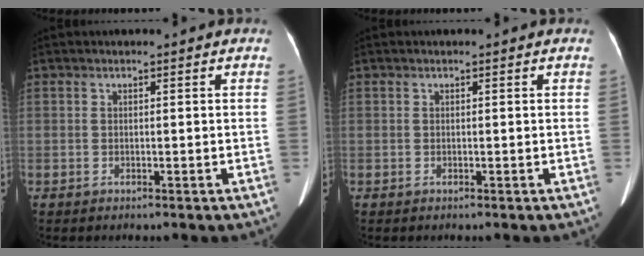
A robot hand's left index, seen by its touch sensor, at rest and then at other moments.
{"total": 0.0}